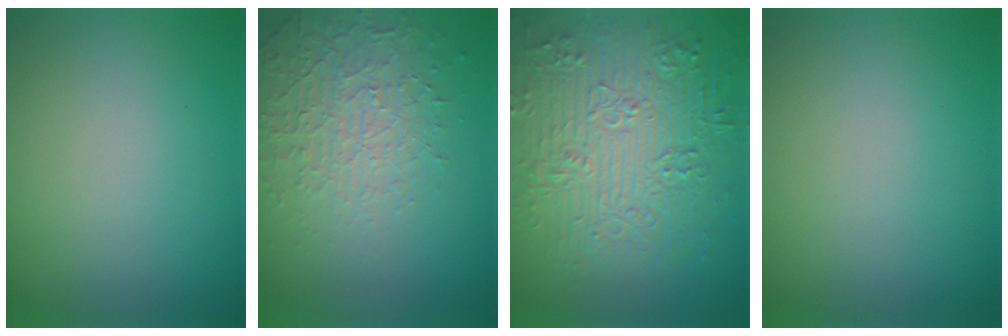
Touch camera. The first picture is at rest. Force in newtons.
{"total": 4.5, "press": 3.1, "slide": 3.3}
{"total": 9.3, "press": 6.8, "slide": 6.3}
{"total": 0.0}